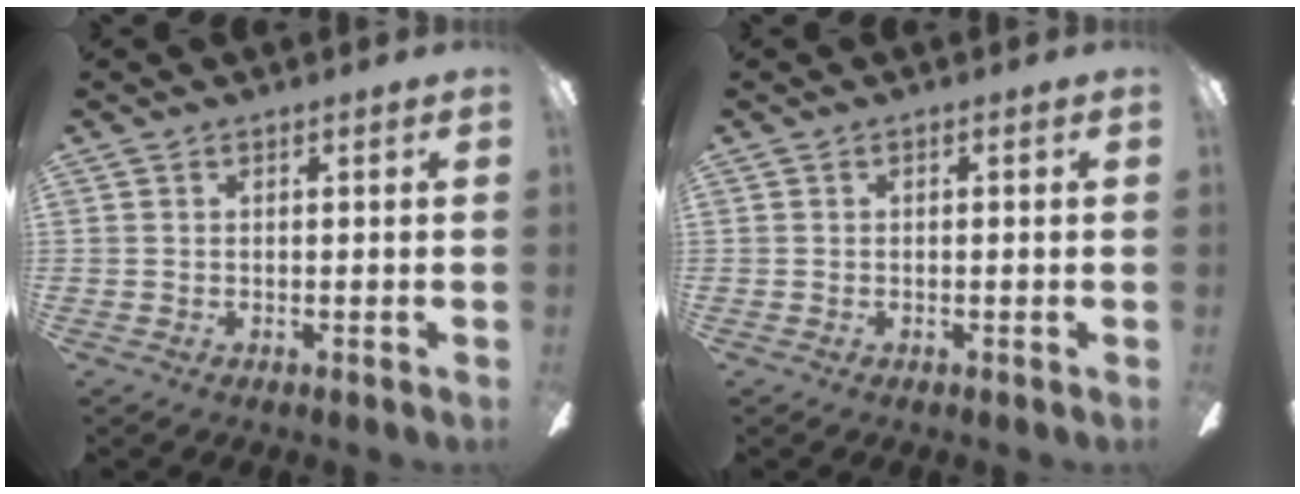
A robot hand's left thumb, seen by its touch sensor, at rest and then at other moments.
{"total": 0.0}